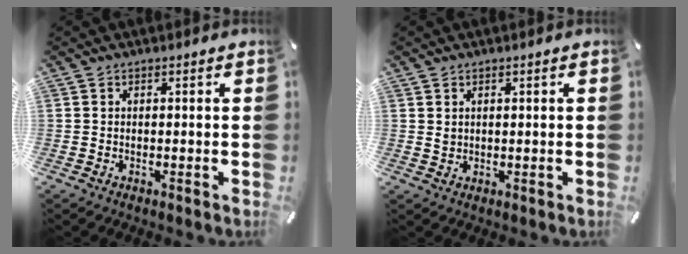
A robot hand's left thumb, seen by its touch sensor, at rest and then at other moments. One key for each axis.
{"total": 0.9, "fx": 0.5, "fy": 0.7, "fz": 0.3, "tx": -0.007, "ty": 0.002, "tz": 0.010}